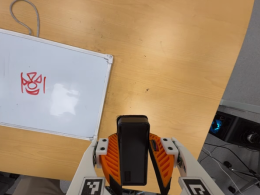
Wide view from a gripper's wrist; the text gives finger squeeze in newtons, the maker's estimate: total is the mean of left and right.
{"total": 6.5, "left": 5.3, "right": 7.8}